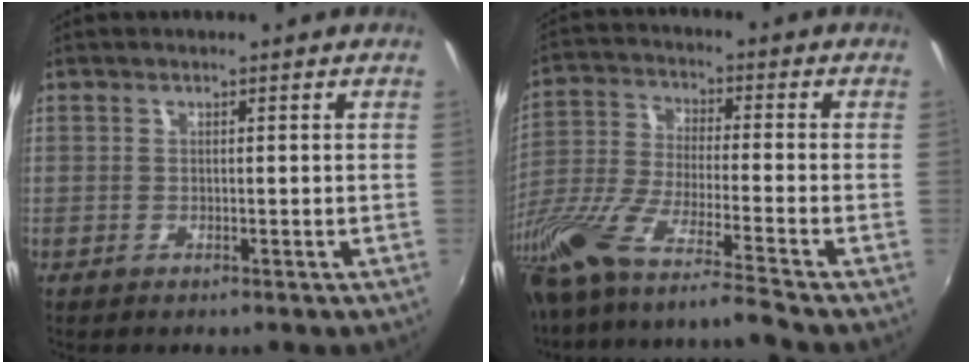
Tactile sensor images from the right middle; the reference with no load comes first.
{"total": 18.8, "force": [-15.1, -1.0, 11.1], "torque": [-0.198, -0.069, -0.275]}